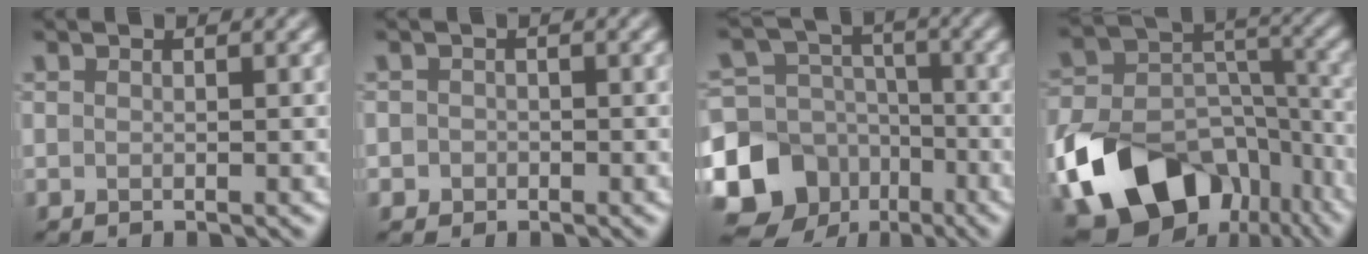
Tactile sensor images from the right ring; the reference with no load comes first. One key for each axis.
{"total": 1.8, "fx": -0.4, "fy": 1.7, "fz": 0.1, "tx": 0.018, "ty": 0.011, "tz": -0.022}
{"total": 14.2, "fx": -6.8, "fy": 11.9, "fz": 4.0, "tx": -0.107, "ty": -0.036, "tz": -0.129}
{"total": 14.2, "fx": -6.9, "fy": 9.6, "fz": 7.8, "tx": -0.167, "ty": -0.006, "tz": -0.119}